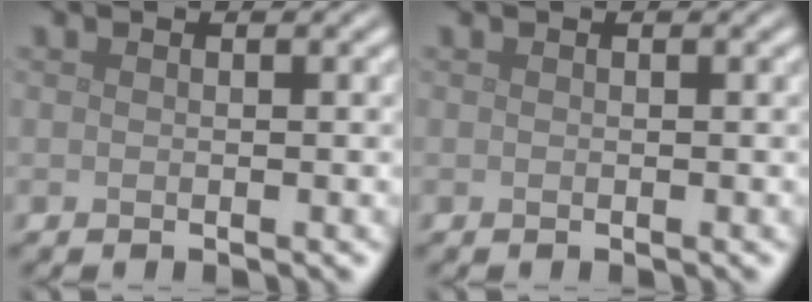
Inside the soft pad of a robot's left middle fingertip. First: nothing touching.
{"total": 0.0}